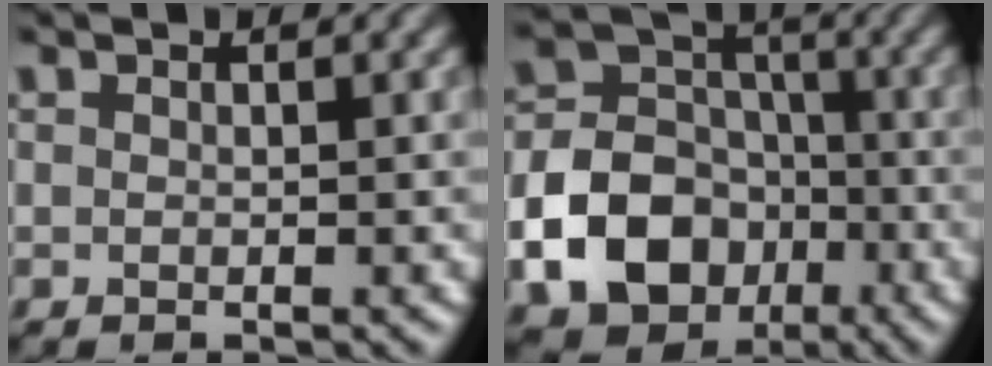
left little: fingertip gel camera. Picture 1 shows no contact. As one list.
[{"total": 12.4, "force": [-4.9, 10.0, 5.4], "torque": [-0.107, -0.033, -0.105]}]